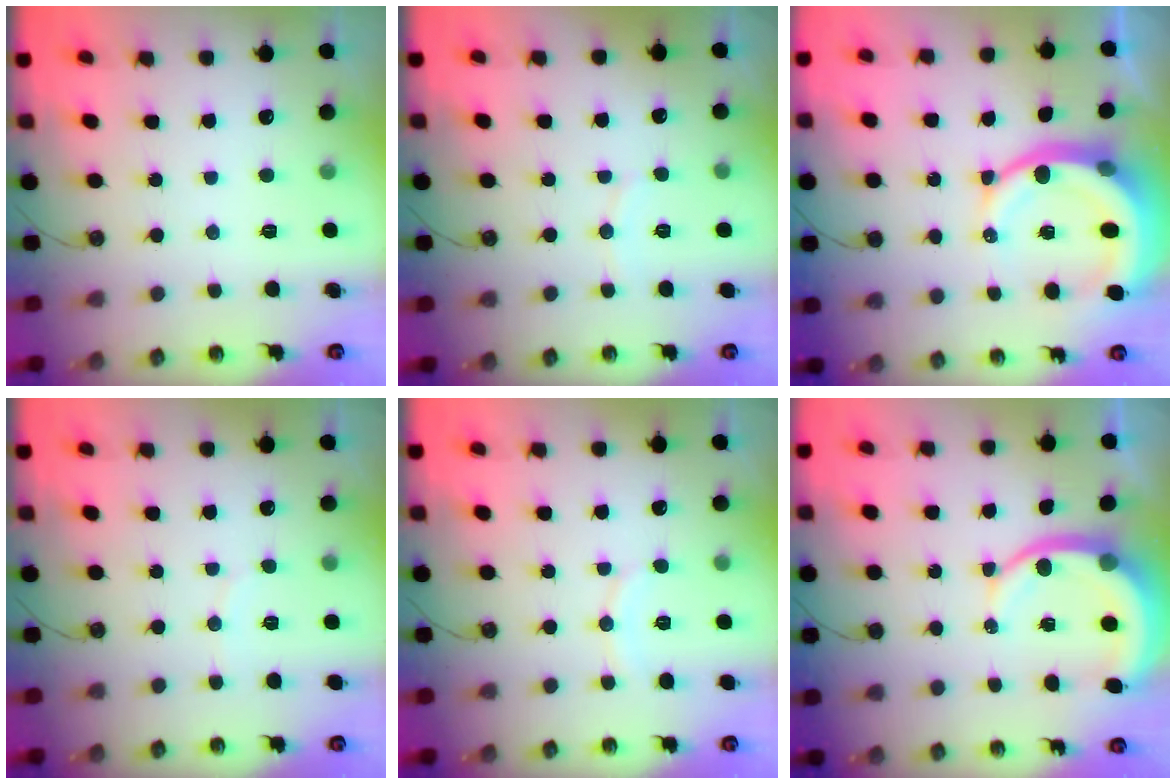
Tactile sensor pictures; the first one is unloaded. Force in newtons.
{"total": 5.1, "press": 5.0, "slide": 0.5}
{"total": 13.9, "press": 13.8, "slide": 1.8}
{"total": 2.3, "press": 2.3, "slide": 0.2}
{"total": 5.1, "press": 5.1, "slide": 0.6}
{"total": 9.5, "press": 9.4, "slide": 1.0}